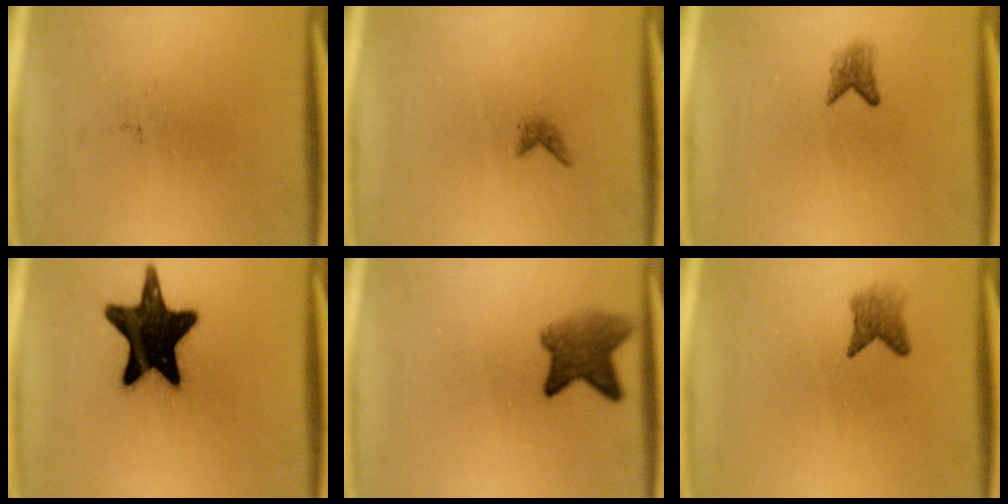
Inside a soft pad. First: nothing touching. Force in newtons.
{"total": 0.8}
{"total": 1.8}
{"total": 19.1}
{"total": 5.8}
{"total": 2.4}